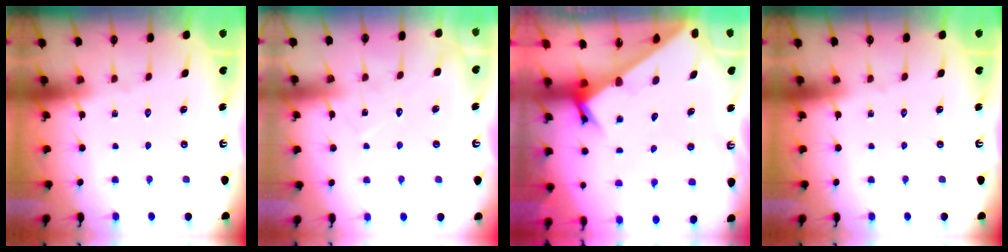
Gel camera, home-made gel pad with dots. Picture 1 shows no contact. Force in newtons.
{"total": 6.7, "press": 6.7, "slide": 0.4}
{"total": 3.3, "press": 3.3, "slide": 0.2}
{"total": 0.0}